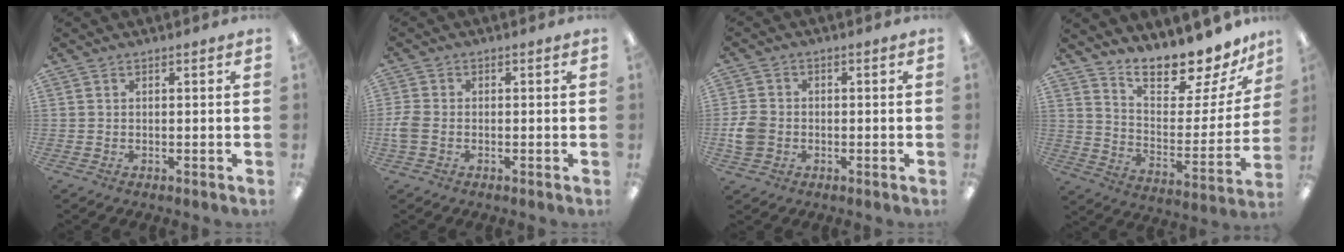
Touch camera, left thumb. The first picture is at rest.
{"total": 3.9, "force": [-0.9, 2.6, 2.8], "torque": [-0.068, 0.002, -0.020]}
{"total": 5.4, "force": [-1.2, 4.4, 2.8], "torque": [-0.067, 0.007, -0.022]}
{"total": 14.3, "force": [13.1, 3.2, 4.8], "torque": [-0.083, -0.114, 0.225]}